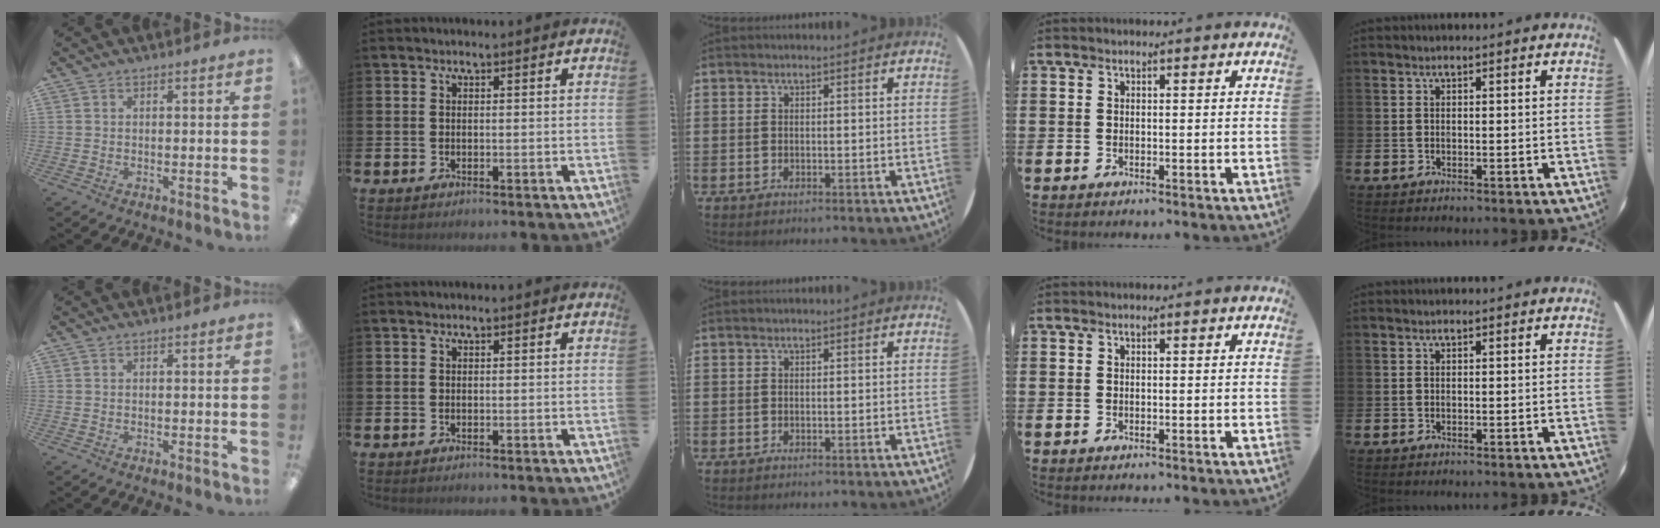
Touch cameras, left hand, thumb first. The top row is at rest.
{}